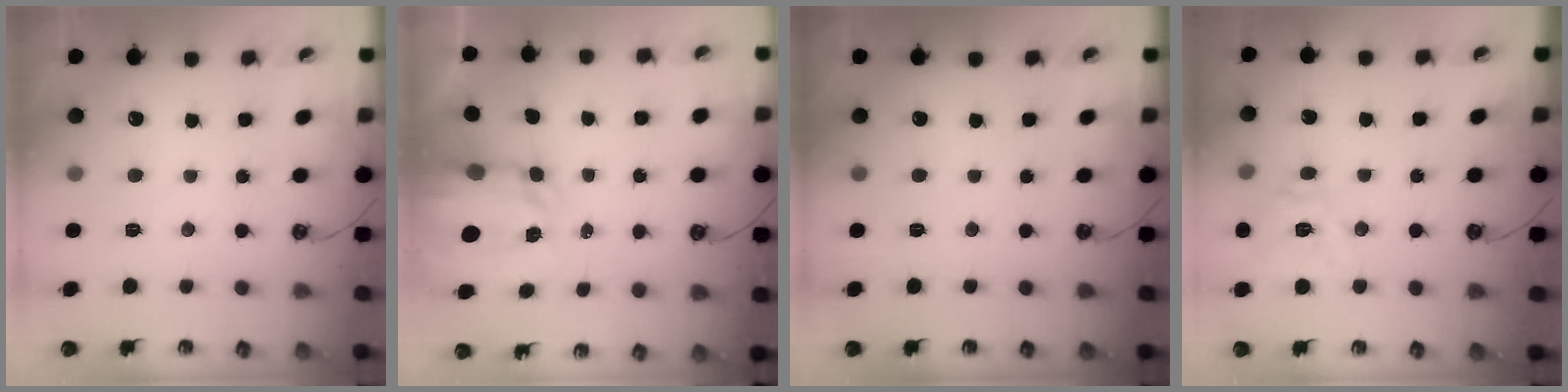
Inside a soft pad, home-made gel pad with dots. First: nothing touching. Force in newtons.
{"total": 5.0, "press": 5.0, "slide": 0.4}
{"total": 0.0}
{"total": 12.5, "press": 12.4, "slide": 1.4}